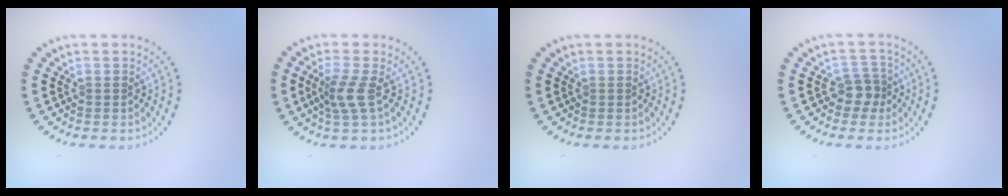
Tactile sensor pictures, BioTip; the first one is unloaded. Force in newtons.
{"total": 2.4, "press": 1.9, "slide": 1.5}
{"total": 0.0}
{"total": 2.0, "press": 1.7, "slide": 1.1}